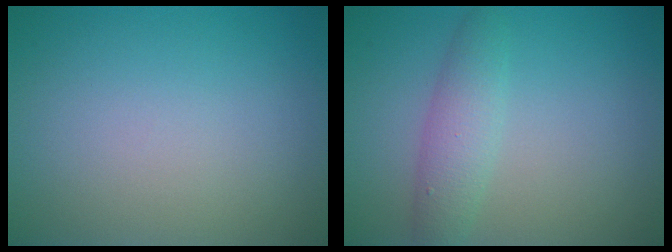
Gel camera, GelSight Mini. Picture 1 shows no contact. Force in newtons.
{"total": 2.8, "press": 2.8, "slide": 0.0}